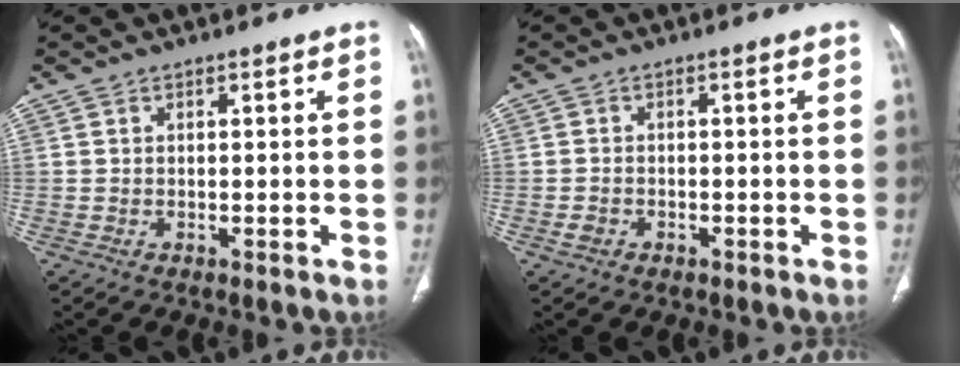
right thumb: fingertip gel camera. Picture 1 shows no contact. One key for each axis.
{"total": 1.8, "fx": -0.8, "fy": 1.3, "fz": 0.8, "tx": -0.017, "ty": 0.008, "tz": -0.013}